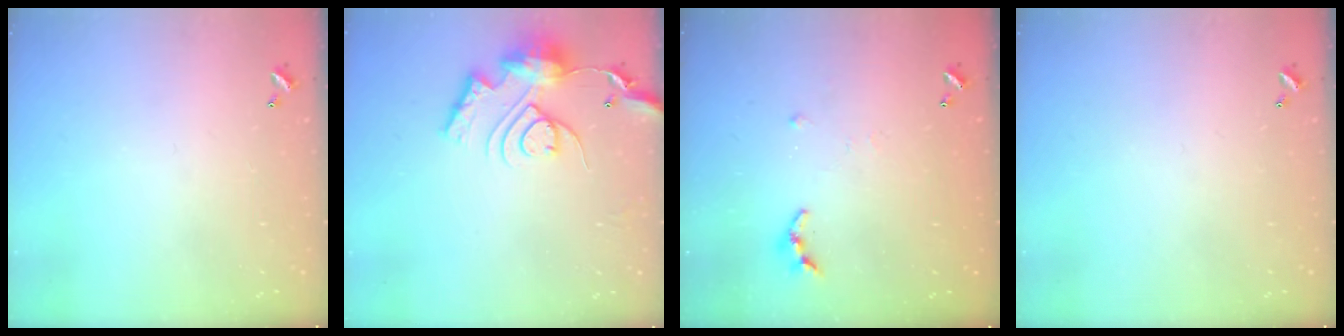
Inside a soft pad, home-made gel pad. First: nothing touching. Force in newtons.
{"total": 14.9, "press": 14.8, "slide": 1.6}
{"total": 4.6, "press": 4.5, "slide": 0.5}
{"total": 0.0}